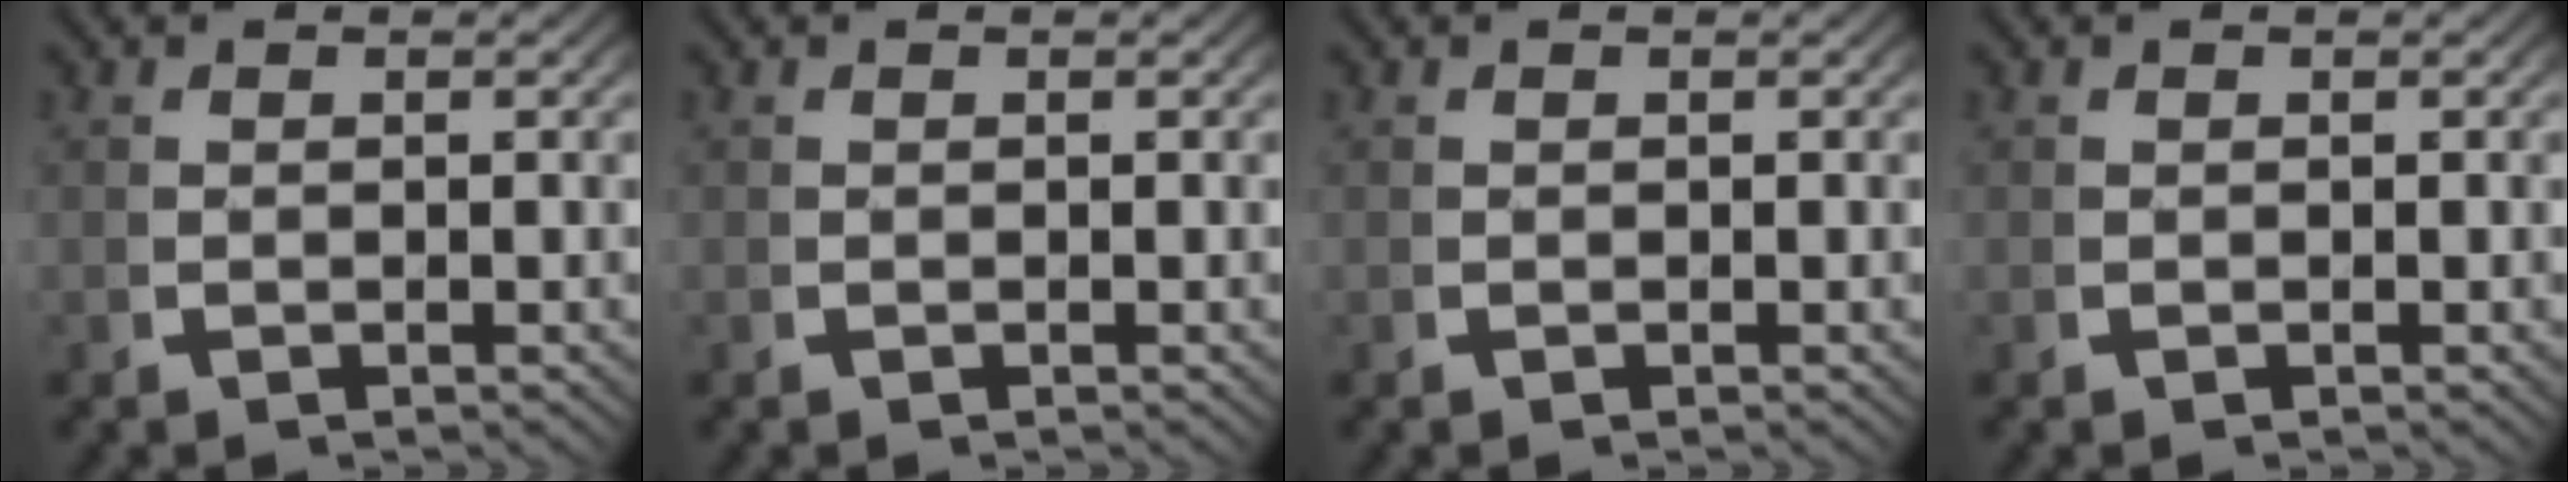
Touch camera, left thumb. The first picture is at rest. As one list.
[{"total": 0.0}, {"total": 0.0}, {"total": 0.0}]